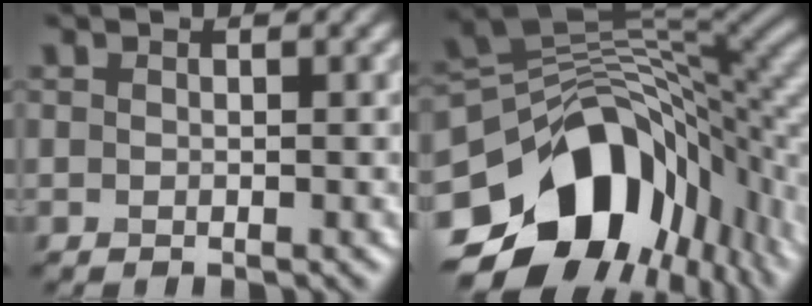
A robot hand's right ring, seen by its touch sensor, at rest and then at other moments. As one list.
[{"total": 16.3, "force": [-6.3, 10.9, 10.5], "torque": [-0.183, -0.017, -0.091]}]